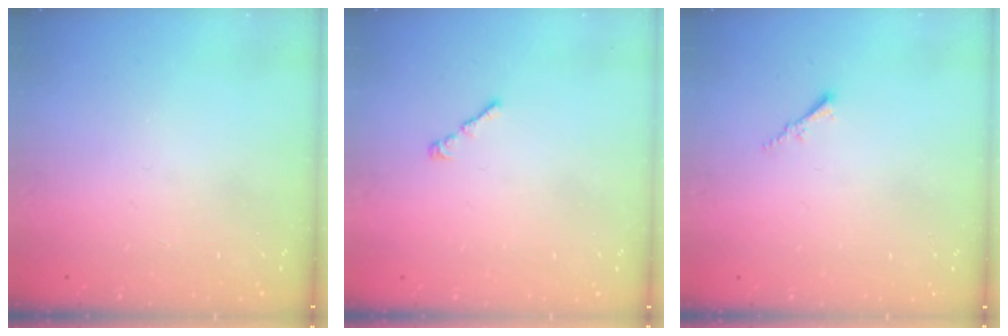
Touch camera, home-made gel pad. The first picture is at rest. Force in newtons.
{"total": 1.1, "press": 0.9, "slide": 0.5}
{"total": 1.5, "press": 1.5, "slide": 0.4}